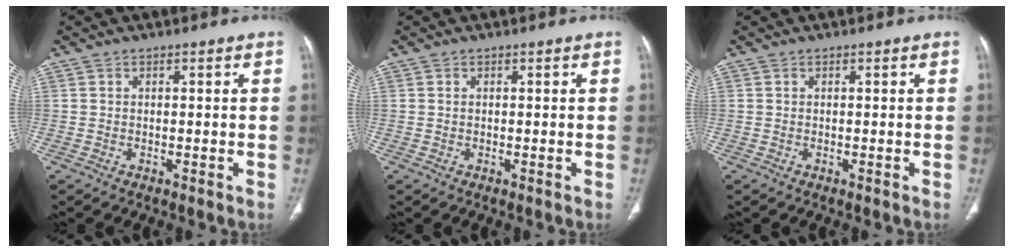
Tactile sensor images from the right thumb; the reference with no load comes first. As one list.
[{"total": 0.0}, {"total": 0.0}]